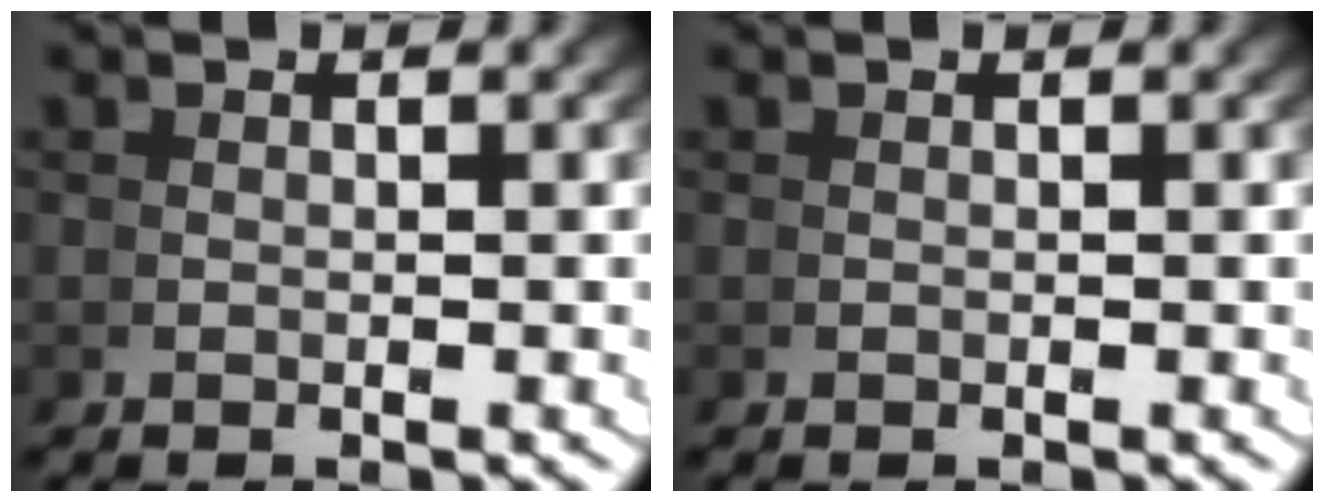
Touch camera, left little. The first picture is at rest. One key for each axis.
{"total": 0.0}